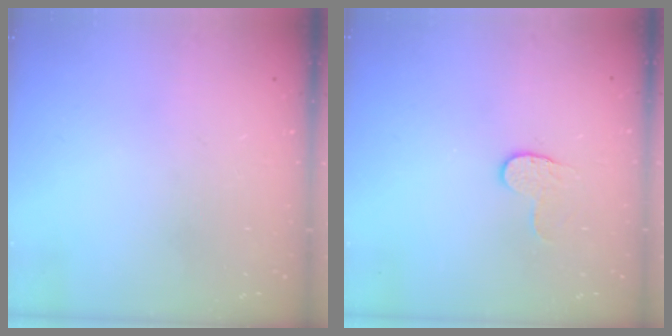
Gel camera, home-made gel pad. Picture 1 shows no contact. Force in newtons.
{"total": 4.1, "press": 4.1, "slide": 0.4}